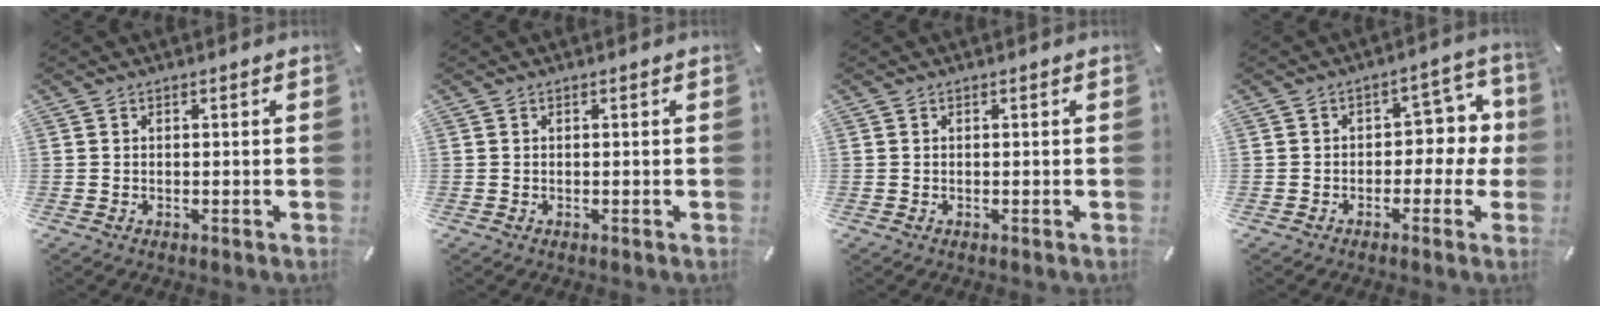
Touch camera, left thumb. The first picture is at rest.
{"total": 0.0}
{"total": 0.0}
{"total": 7.8, "force": [0.7, 5.5, 5.5], "torque": [-0.068, 0.003, 0.006]}